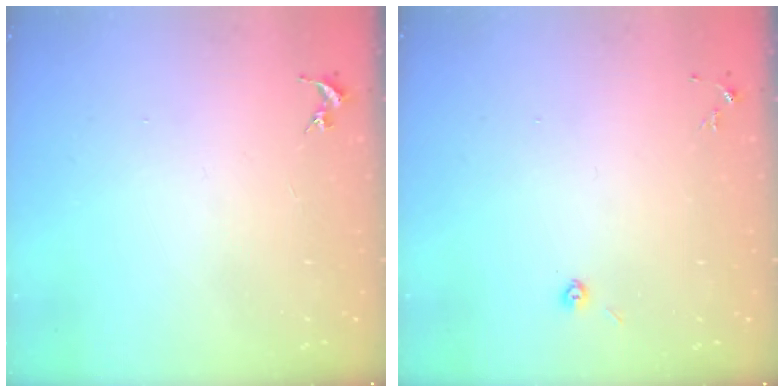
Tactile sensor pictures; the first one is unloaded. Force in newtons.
{"total": 2.9, "press": 2.8, "slide": 1.0}